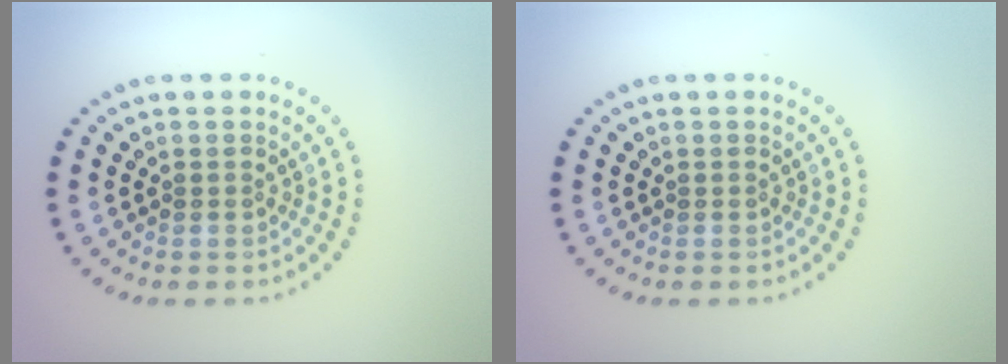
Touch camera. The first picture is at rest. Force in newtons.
{"total": 0.0}